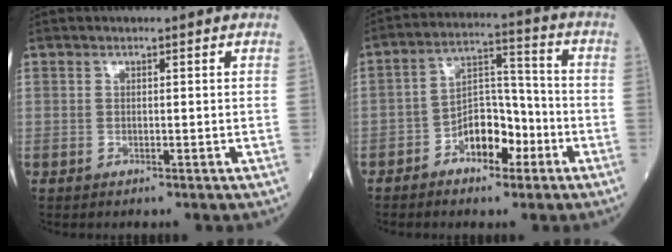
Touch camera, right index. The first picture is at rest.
{"total": 8.4, "force": [-4.0, 4.5, 5.8], "torque": [-0.104, 0.027, -0.068]}